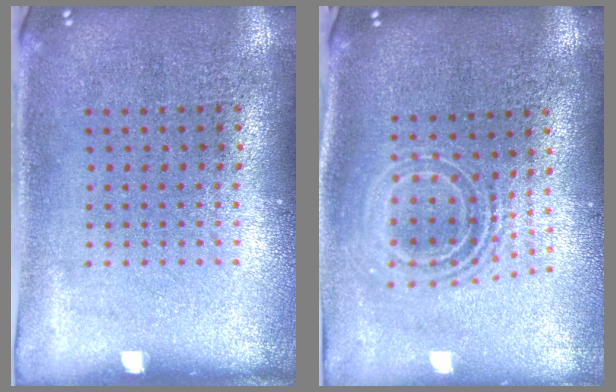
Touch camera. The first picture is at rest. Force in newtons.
{"total": 2.0, "press": 1.5, "slide": 1.4}